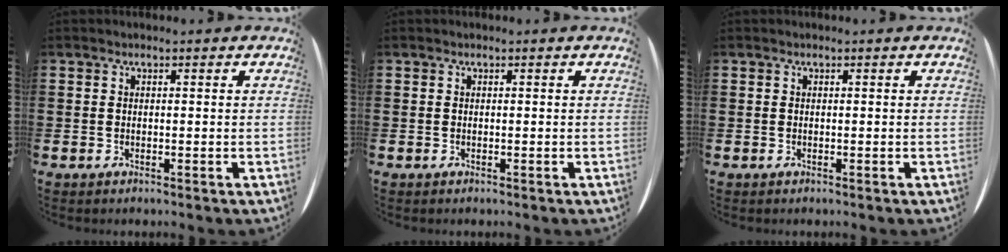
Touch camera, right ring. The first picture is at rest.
{"total": 0.0}
{"total": 0.0}